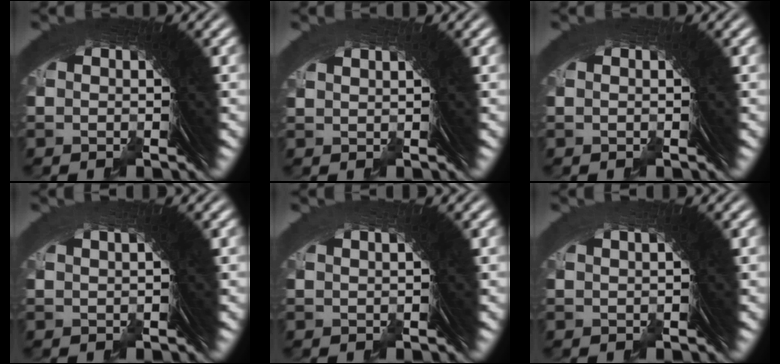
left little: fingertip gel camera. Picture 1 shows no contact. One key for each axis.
{"total": 1.5, "fx": 0.6, "fy": -1.1, "fz": -0.7, "tx": 0.020, "ty": 0.002, "tz": 0.019}
{"total": 0.8, "fx": -0.3, "fy": -0.5, "fz": -0.6, "tx": 0.011, "ty": 0.004, "tz": -0.003}
{"total": 0.9, "fx": 0.8, "fy": -0.3, "fz": 0.3, "tx": 0.007, "ty": 0.010, "tz": 0.015}
{"total": 0.8, "fx": 0.6, "fy": -0.6, "fz": -0.1, "tx": 0.011, "ty": 0.005, "tz": 0.013}
{"total": 0.8, "fx": 0.7, "fy": -0.4, "fz": 0.1, "tx": 0.008, "ty": 0.008, "tz": 0.013}